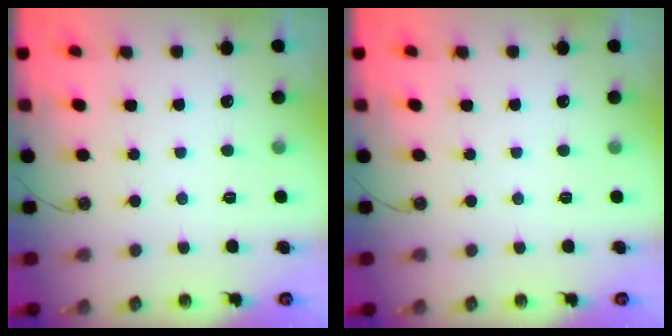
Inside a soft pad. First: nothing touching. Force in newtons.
{"total": 0.0}